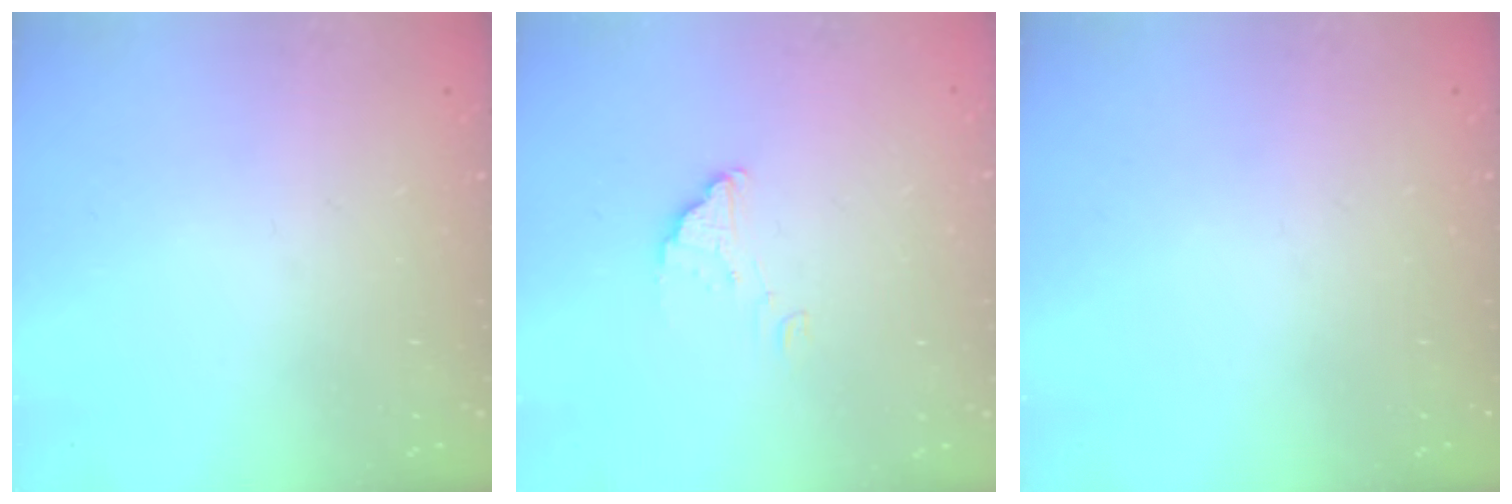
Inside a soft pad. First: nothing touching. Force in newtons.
{"total": 2.2, "press": 2.2, "slide": 0.0}
{"total": 0.0}